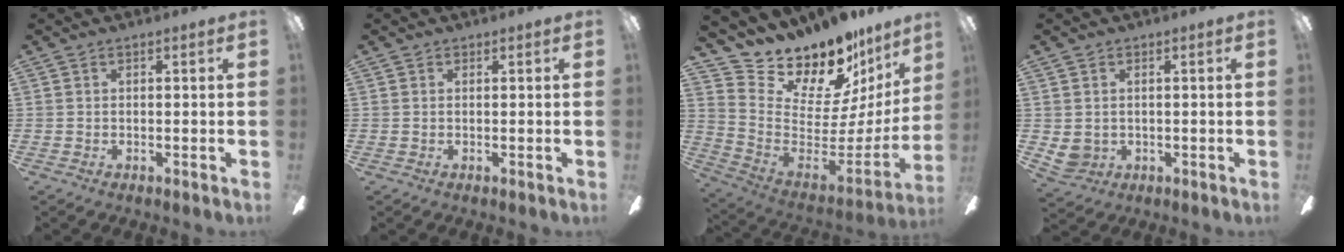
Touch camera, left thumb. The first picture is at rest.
{"total": 0.0}
{"total": 14.6, "force": [13.6, 4.6, 2.7], "torque": [-0.053, -0.135, 0.244]}
{"total": 3.4, "force": [0.7, 3.2, 0.8], "torque": [-0.027, 0.000, 0.015]}